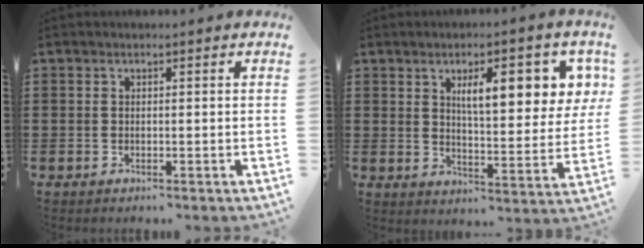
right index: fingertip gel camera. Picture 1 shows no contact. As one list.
[{"total": 9.3, "force": [4.1, 3.1, 7.8], "torque": [-0.128, -0.004, 0.064]}]